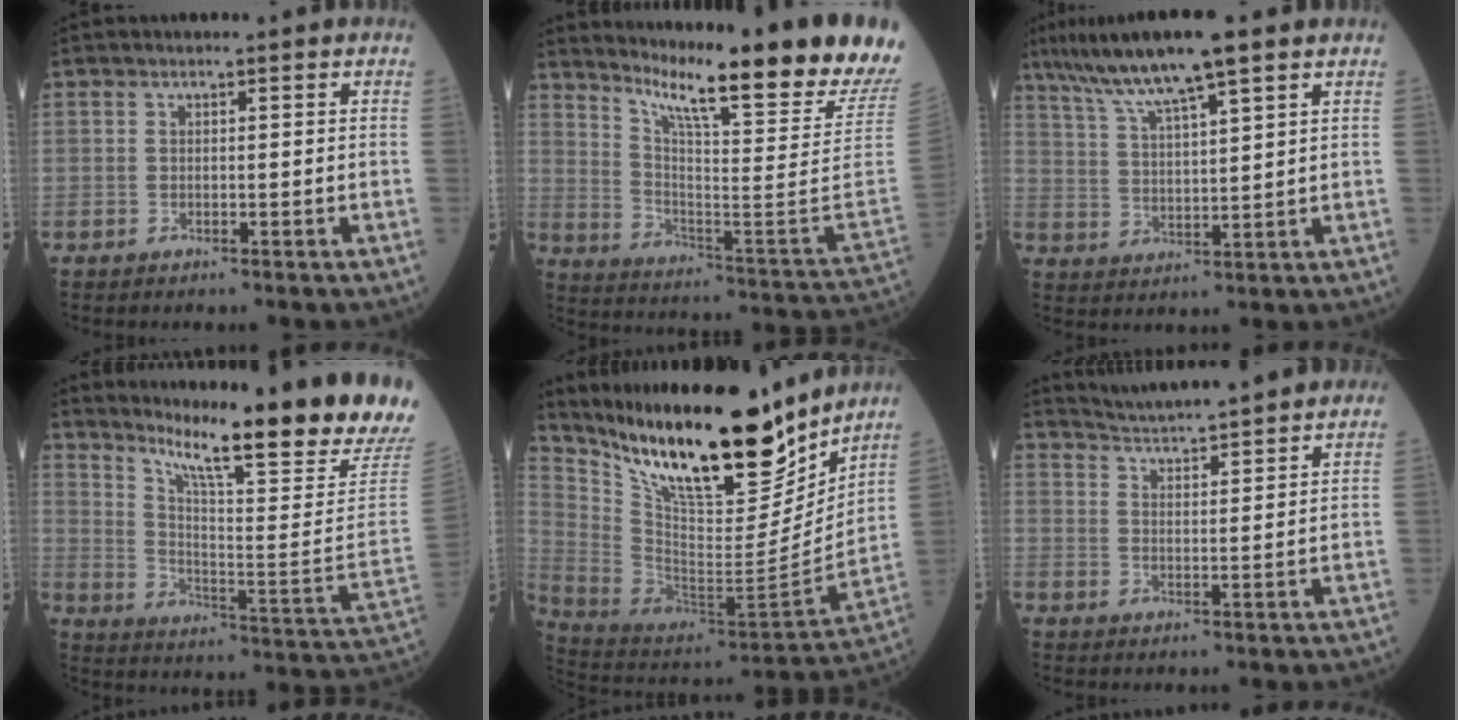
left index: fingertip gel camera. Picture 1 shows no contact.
{"total": 25.0, "force": [19.9, -1.3, 15.1], "torque": [-0.250, -0.099, 0.277]}
{"total": 10.6, "force": [7.5, 0.4, 7.5], "torque": [-0.139, 0.015, 0.134]}
{"total": 23.7, "force": [19.1, -1.2, 13.9], "torque": [-0.225, -0.093, 0.259]}
{"total": 25.0, "force": [18.7, 6.5, 15.4], "torque": [-0.276, -0.026, 0.316]}
{"total": 12.7, "force": [11.7, 0.7, 4.7], "torque": [-0.081, 0.013, 0.168]}